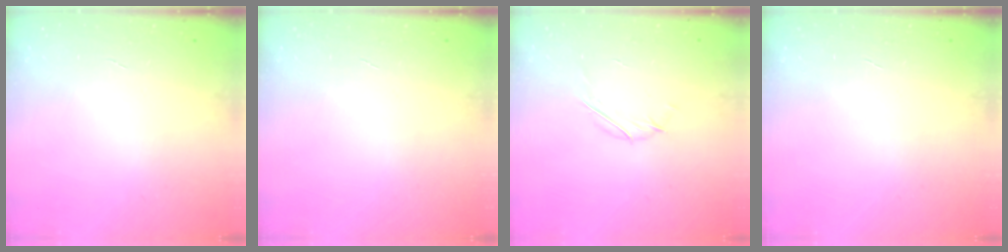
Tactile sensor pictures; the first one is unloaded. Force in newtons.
{"total": 0.0}
{"total": 3.7, "press": 3.6, "slide": 0.7}
{"total": 0.0}